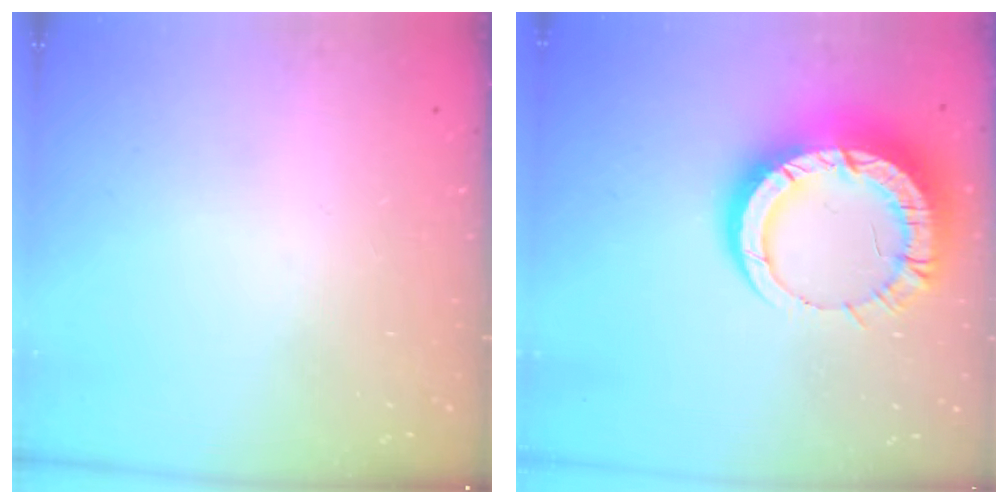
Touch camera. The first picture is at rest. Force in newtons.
{"total": 16.8, "press": 16.7, "slide": 1.7}